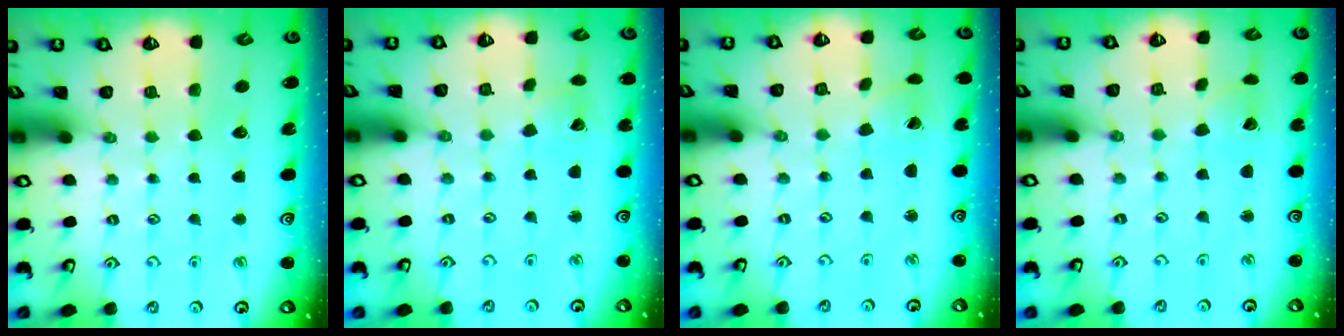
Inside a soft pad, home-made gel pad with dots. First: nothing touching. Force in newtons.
{"total": 3.0, "press": 3.0, "slide": 0.2}
{"total": 0.6, "press": 0.6, "slide": 0.0}
{"total": 2.0, "press": 2.0, "slide": 0.1}